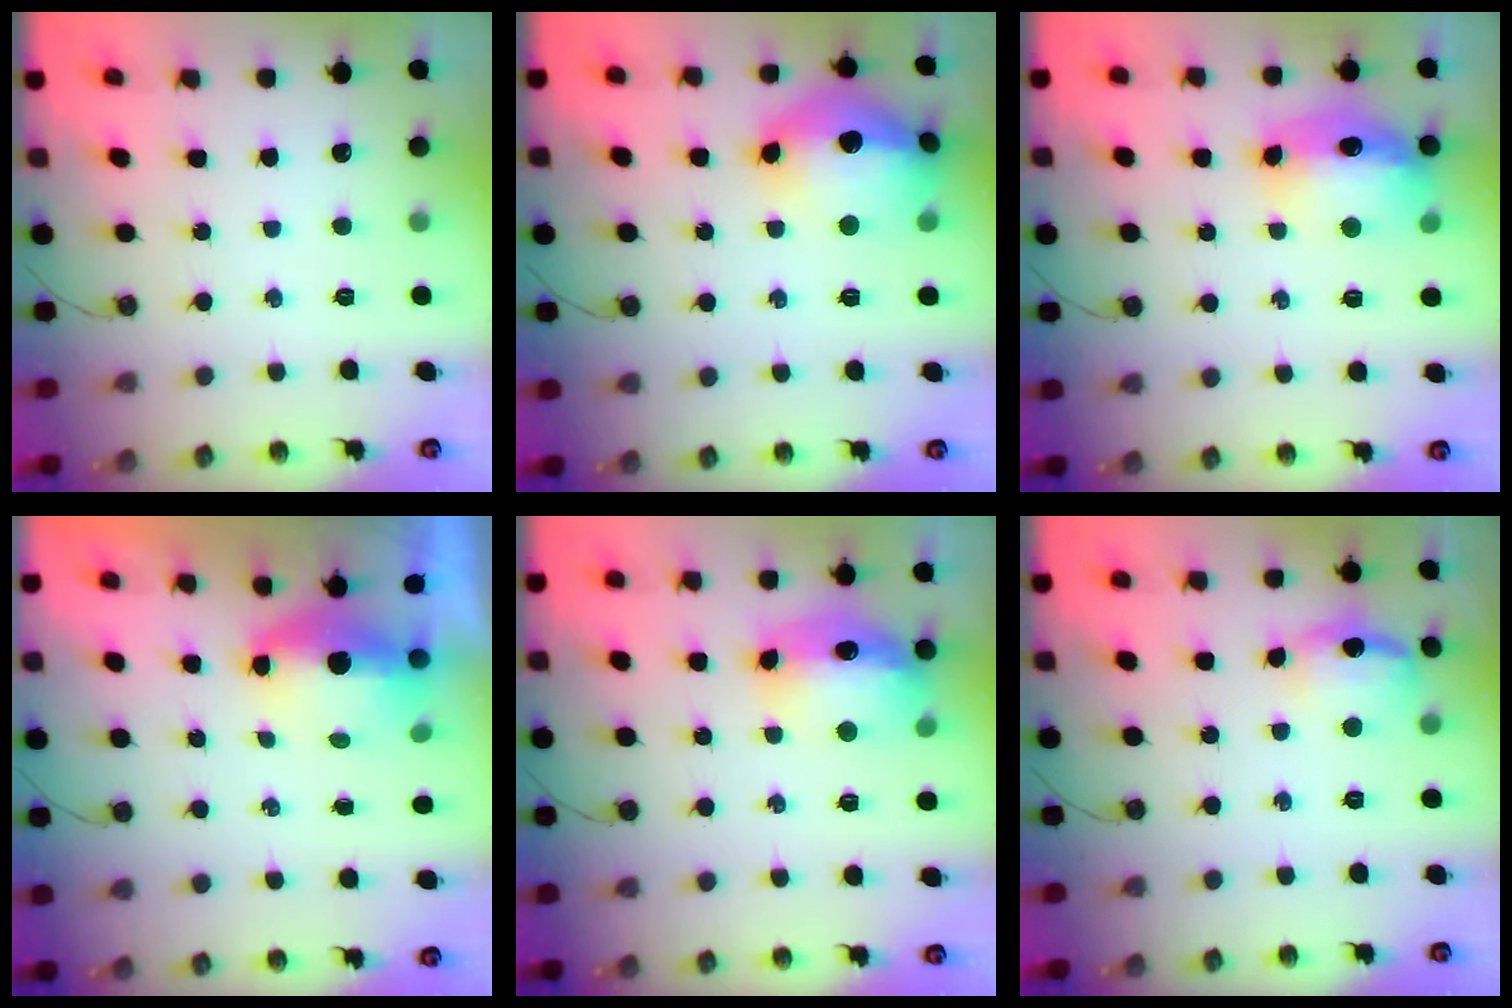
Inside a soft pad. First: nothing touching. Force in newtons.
{"total": 19.3, "press": 19.2, "slide": 1.6}
{"total": 14.6, "press": 14.5, "slide": 1.6}
{"total": 6.6, "press": 6.5, "slide": 0.8}
{"total": 14.6, "press": 14.5, "slide": 1.6}
{"total": 12.8, "press": 12.8, "slide": 1.0}